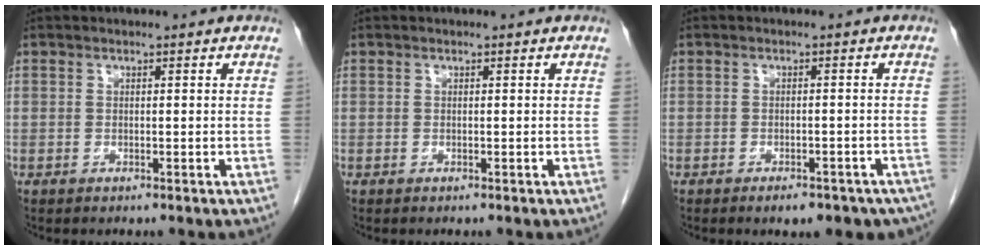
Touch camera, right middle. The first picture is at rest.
{"total": 0.0}
{"total": 8.5, "force": [-6.7, 3.5, 3.8], "torque": [-0.028, 0.005, -0.077]}